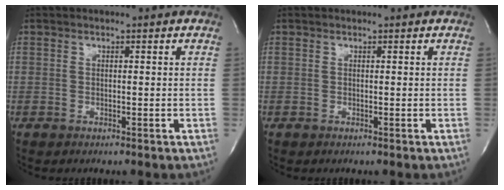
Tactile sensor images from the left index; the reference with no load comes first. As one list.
[{"total": 0.0}]